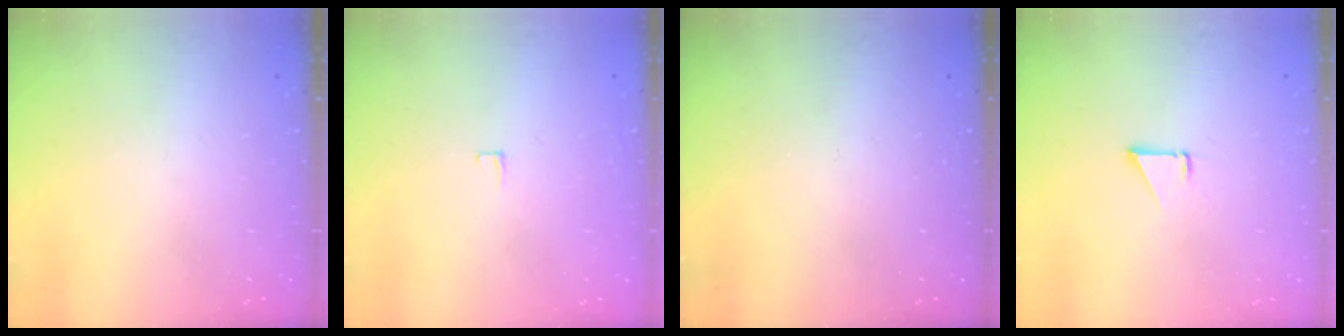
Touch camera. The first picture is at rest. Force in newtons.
{"total": 3.4, "press": 3.3, "slide": 0.3}
{"total": 0.0}
{"total": 1.1, "press": 1.1, "slide": 0.1}